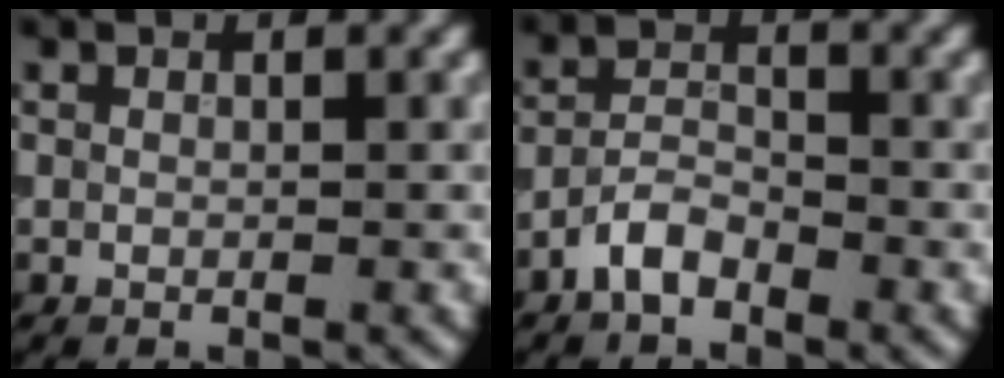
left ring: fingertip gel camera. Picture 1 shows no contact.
{"total": 2.7, "force": [-1.9, 1.2, 1.6], "torque": [-0.029, 0.009, -0.044]}